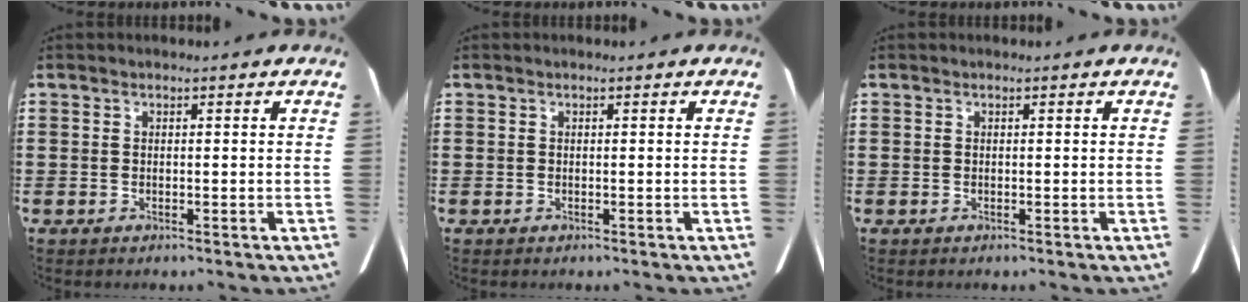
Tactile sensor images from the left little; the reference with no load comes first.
{"total": 0.0}
{"total": 0.0}